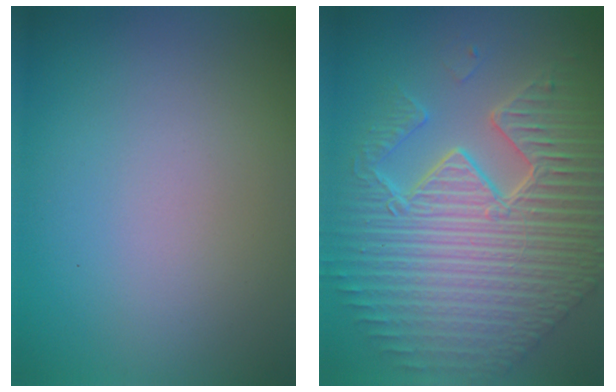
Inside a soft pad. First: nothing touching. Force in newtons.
{"total": 11.6, "press": 7.4, "slide": 8.9}